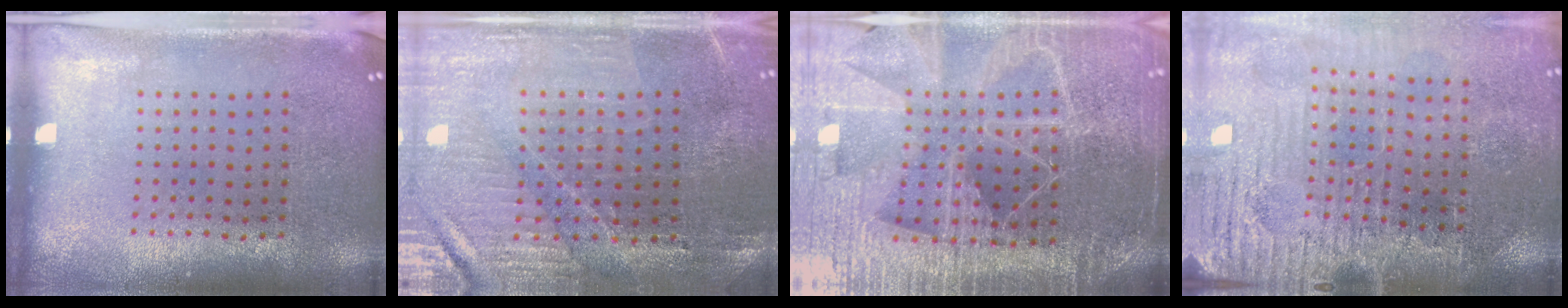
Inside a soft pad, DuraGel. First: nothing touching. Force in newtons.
{"total": 1.7, "press": 1.7, "slide": 0.3}
{"total": 5.8, "press": 5.1, "slide": 2.7}
{"total": 3.6, "press": 3.5, "slide": 0.9}